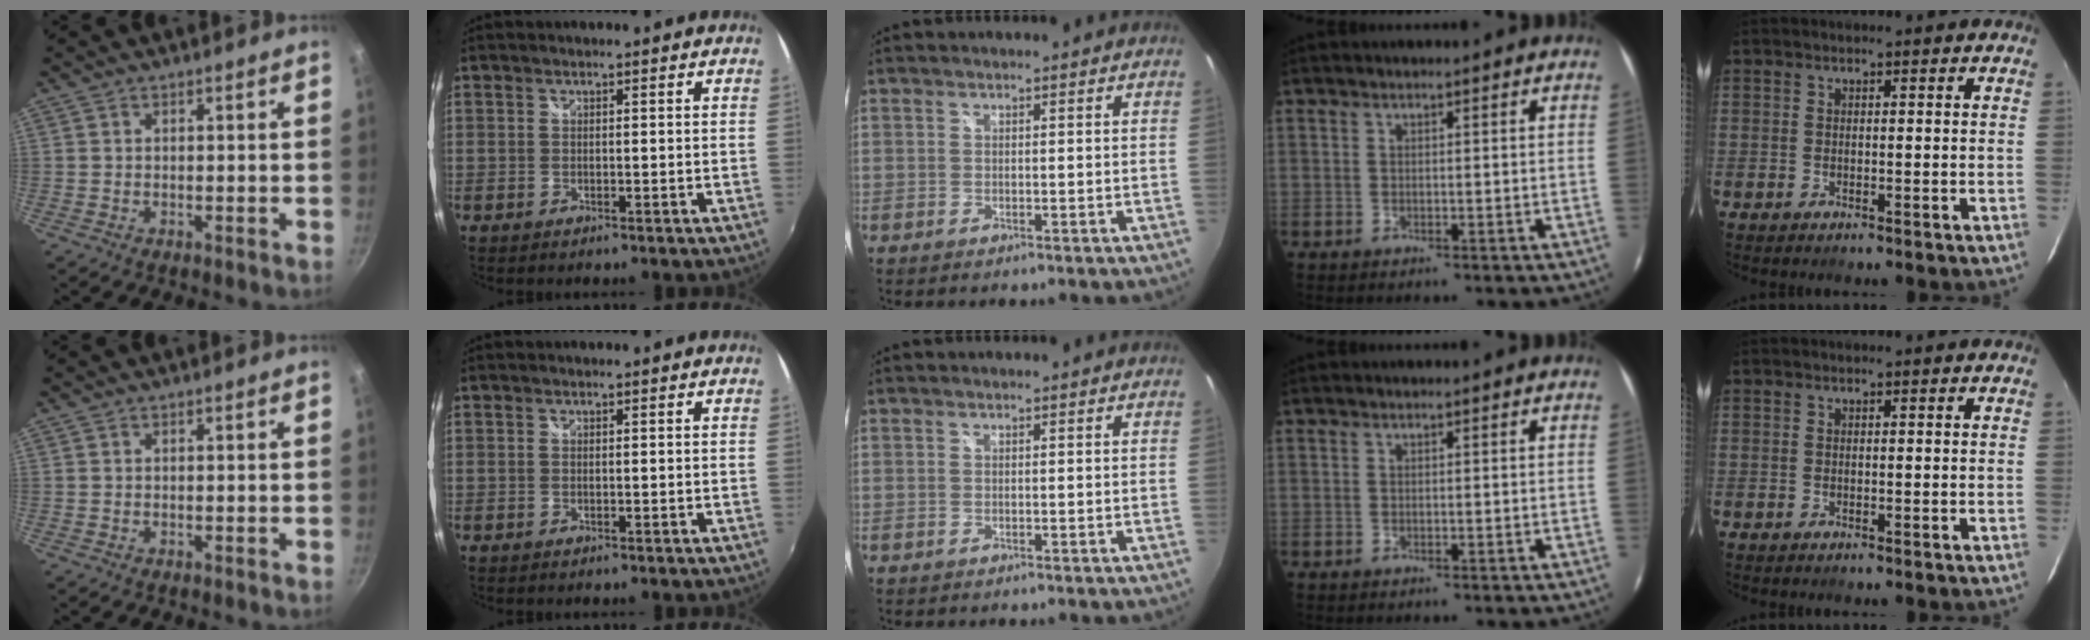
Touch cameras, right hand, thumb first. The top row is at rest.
{}